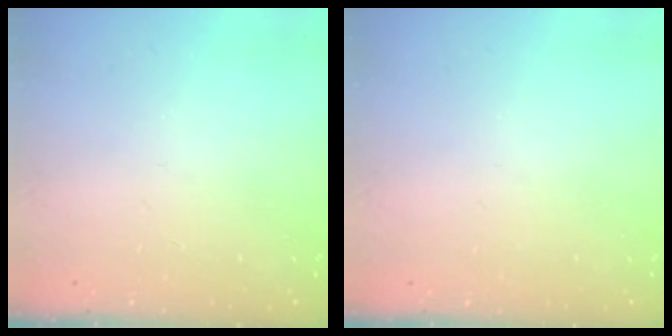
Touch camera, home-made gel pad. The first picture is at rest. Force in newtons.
{"total": 0.0}